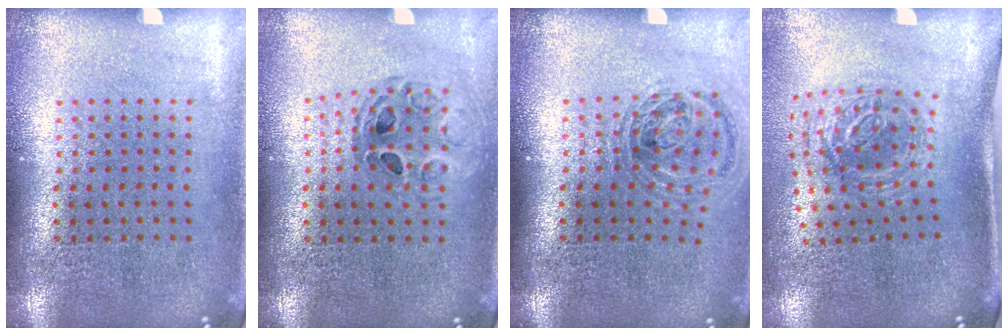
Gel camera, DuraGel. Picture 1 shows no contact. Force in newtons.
{"total": 0.8, "press": 0.8, "slide": 0.0}
{"total": 0.9, "press": 0.9, "slide": 0.3}
{"total": 1.2, "press": 1.1, "slide": 0.6}